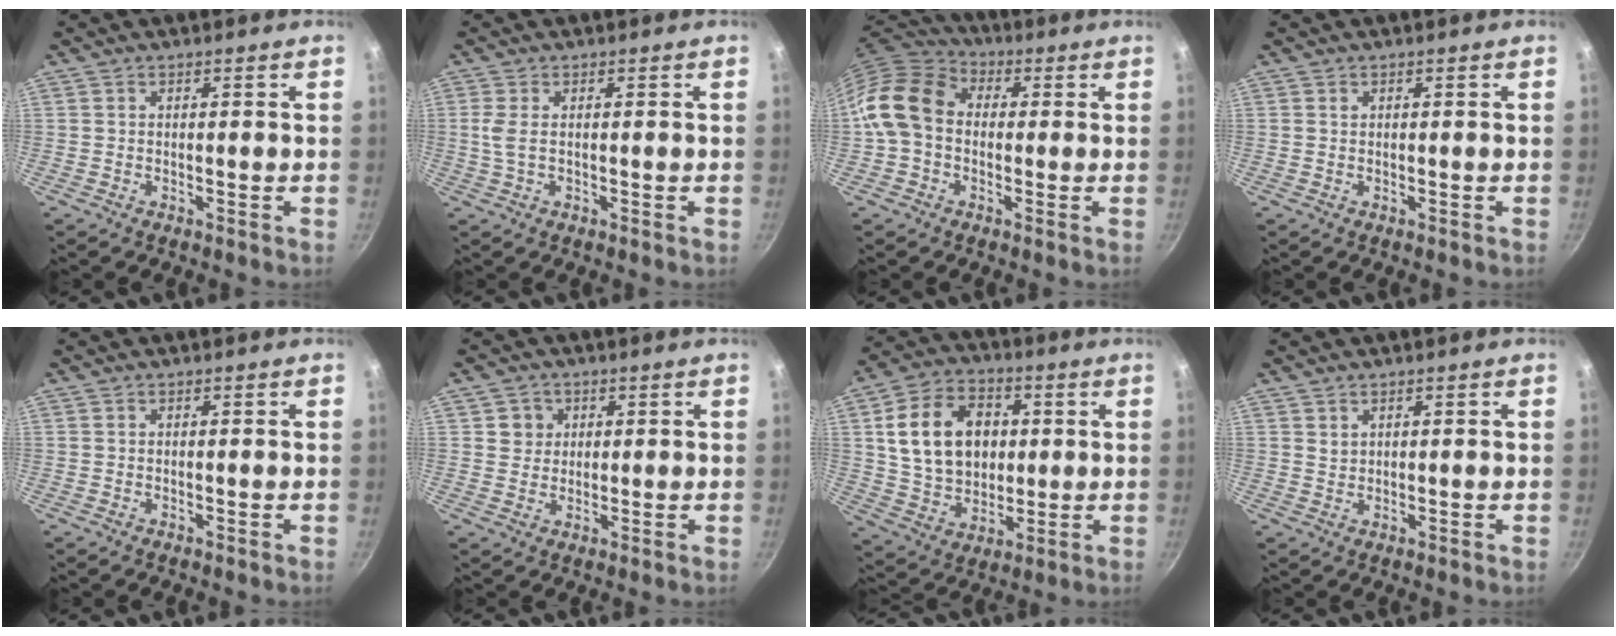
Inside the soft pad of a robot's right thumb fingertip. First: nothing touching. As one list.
[{"total": 2.9, "force": [0.3, 1.2, 2.6], "torque": [-0.060, 0.000, 0.004]}, {"total": 12.3, "force": [0.1, 9.6, 7.8], "torque": [-0.119, 0.029, -0.019]}, {"total": 0.5, "force": [0.2, 0.4, 0.2], "torque": [-0.002, 0.000, 0.003]}, {"total": 0.0}, {"total": 3.9, "force": [1.1, 3.6, 0.7], "torque": [0.018, 0.005, 0.015]}, {"total": 17.5, "force": [2.9, 13.2, 11.2], "torque": [-0.171, 0.005, 0.054]}, {"total": 1.2, "force": [0.9, 0.8, 0.4], "torque": [-0.003, -0.003, 0.016]}]